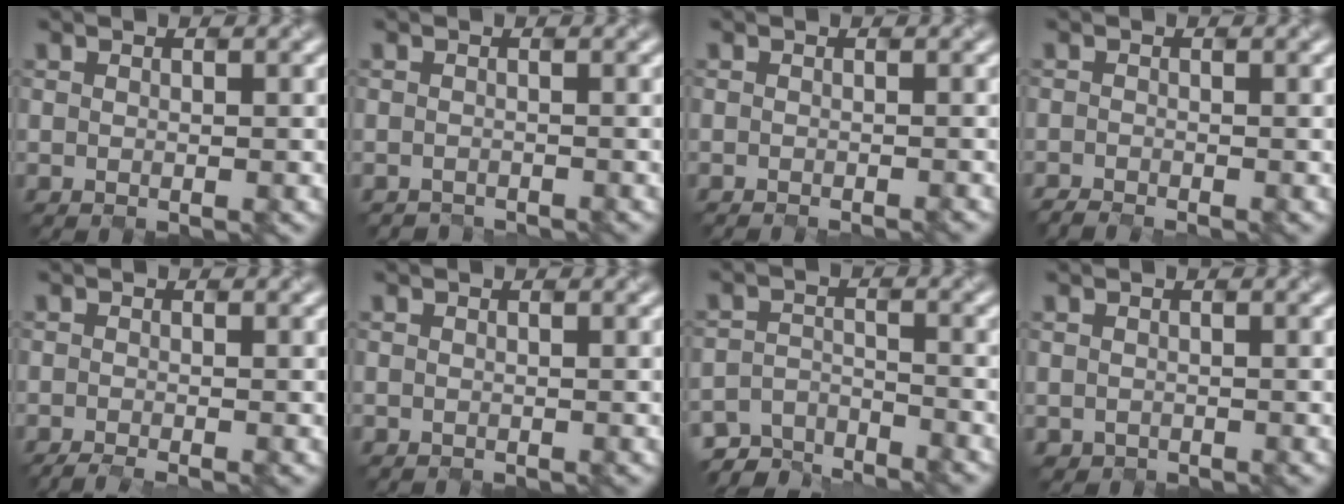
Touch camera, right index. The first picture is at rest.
{"total": 0.9, "force": [-0.6, -0.2, -0.6], "torque": [0.010, -0.008, -0.022]}
{"total": 0.6, "force": [-0.3, 0.4, 0.4], "torque": [0.009, 0.000, -0.014]}
{"total": 0.8, "force": [-0.8, 0.1, 0.2], "torque": [0.003, -0.007, -0.018]}
{"total": 1.7, "force": [-0.5, 0.8, 1.4], "torque": [-0.001, -0.002, -0.010]}
{"total": 0.6, "force": [0.2, -0.1, -0.5], "torque": [0.006, -0.002, 0.002]}
{"total": 4.8, "force": [-4.7, 0.8, -0.2], "torque": [0.001, -0.010, -0.089]}
{"total": 0.7, "force": [-0.1, 0.1, -0.7], "torque": [0.008, -0.003, 0.004]}